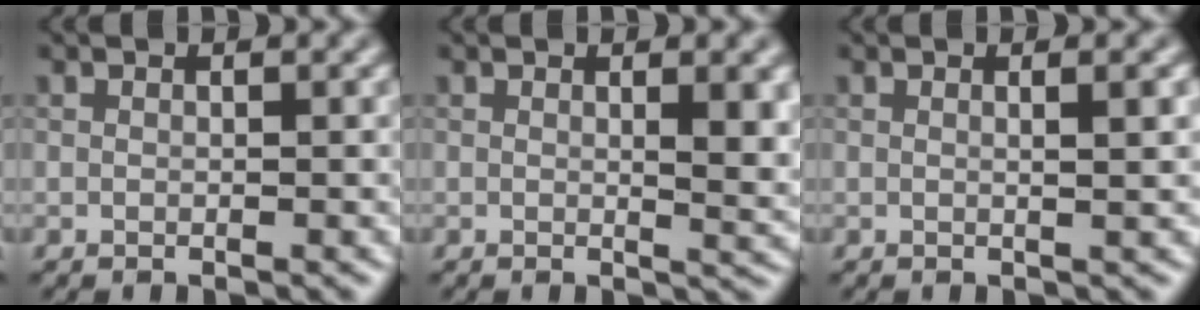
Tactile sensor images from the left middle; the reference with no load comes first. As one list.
[{"total": 3.3, "force": [0.8, 0.9, 3.1], "torque": [-0.035, -0.006, 0.014]}, {"total": 2.1, "force": [0.4, 0.6, 2.0], "torque": [-0.023, 0.005, -0.001]}]